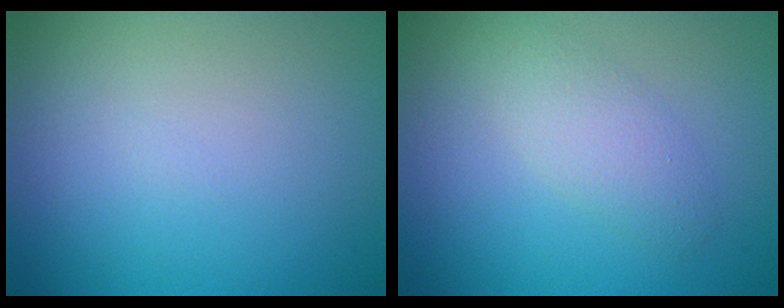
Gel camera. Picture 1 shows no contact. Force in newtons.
{"total": 2.7, "press": 2.7, "slide": 0.2}